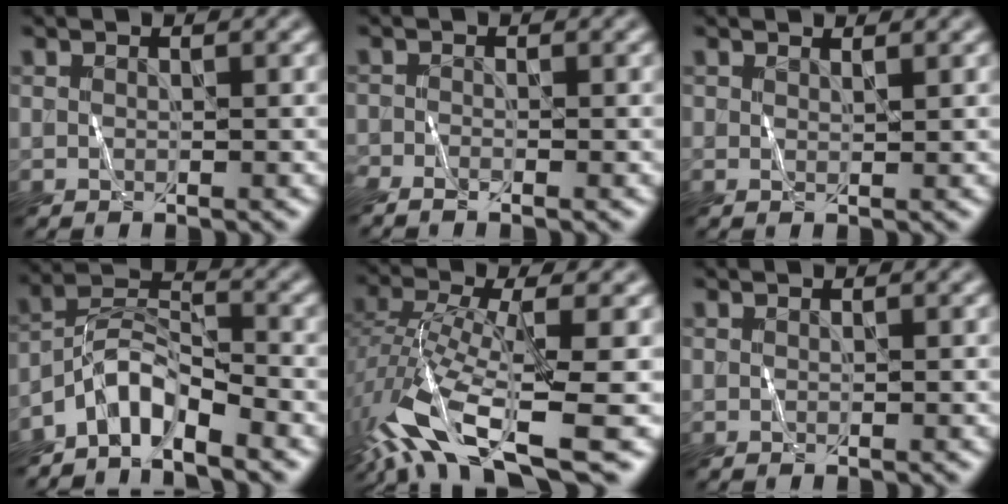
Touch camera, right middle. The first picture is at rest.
{"total": 1.8, "force": [-1.6, 0.0, 0.7], "torque": [-0.019, -0.006, -0.036]}
{"total": 1.0, "force": [0.4, -0.6, -0.7], "torque": [0.006, -0.002, 0.009]}
{"total": 4.5, "force": [-3.9, 0.9, 2.1], "torque": [-0.038, 0.010, -0.082]}
{"total": 10.5, "force": [-5.8, 3.3, 8.2], "torque": [-0.174, -0.012, -0.108]}
{"total": 0.0}